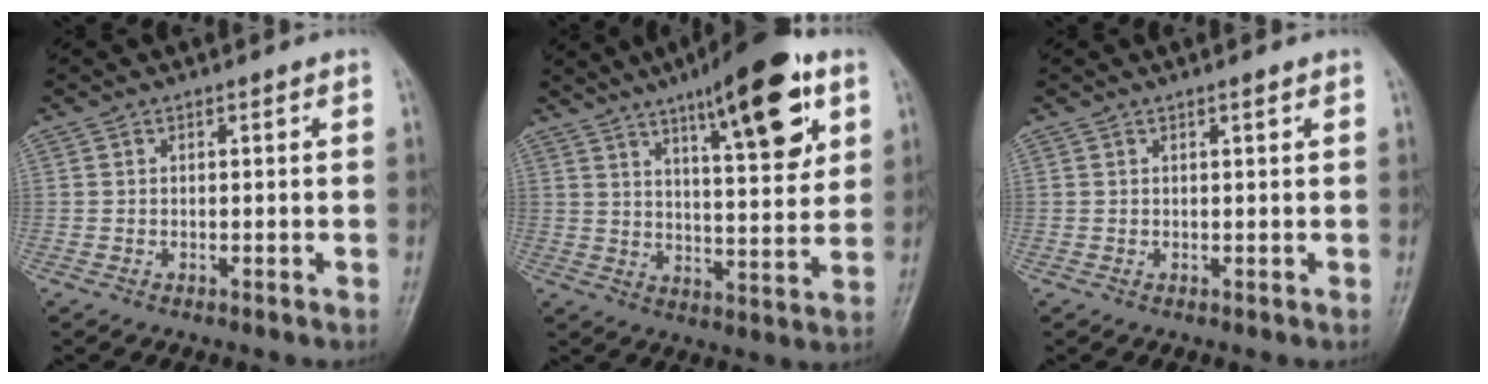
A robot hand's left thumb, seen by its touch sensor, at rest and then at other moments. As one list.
[{"total": 18.1, "force": [9.1, 5.3, 14.8], "torque": [-0.190, -0.032, 0.136]}, {"total": 0.8, "force": [0.5, 0.1, 0.6], "torque": [-0.008, -0.001, 0.008]}]